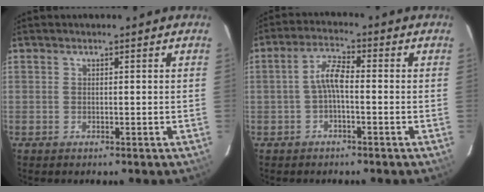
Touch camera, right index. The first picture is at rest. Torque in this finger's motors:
{"motor_torque": [0.70, -0.33, 0.34, 0.11]}